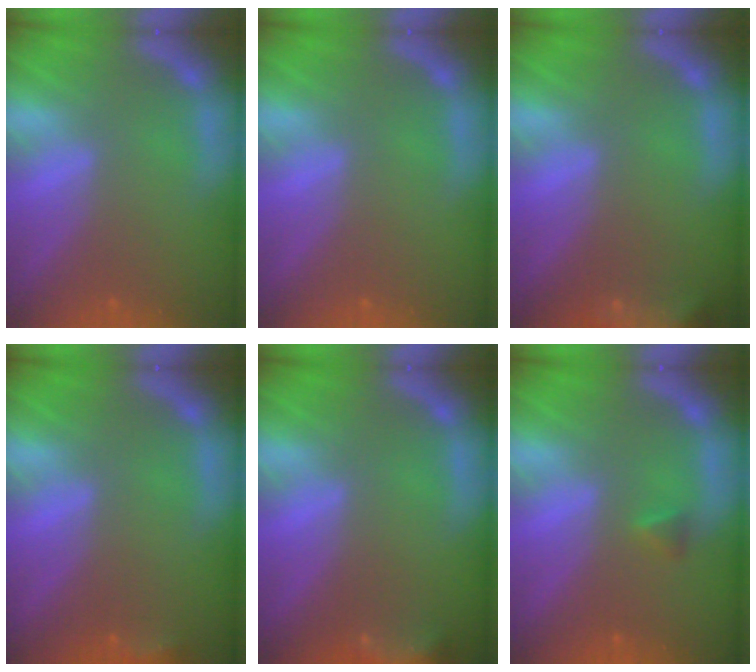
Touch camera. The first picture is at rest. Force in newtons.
{"total": 0.0}
{"total": 9.0}
{"total": 1.4}
{"total": 4.9}
{"total": 0.9}